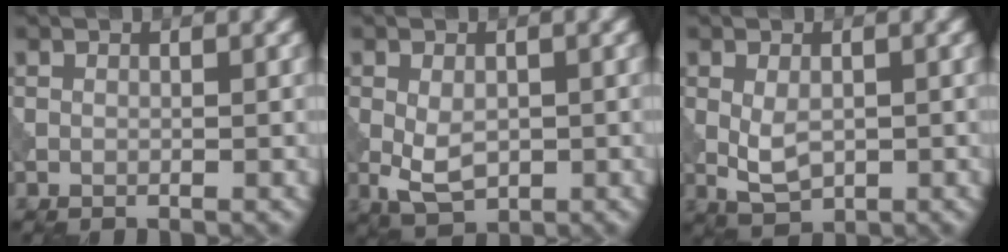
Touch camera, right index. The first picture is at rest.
{"total": 3.9, "force": [-0.6, 2.4, 2.9], "torque": [-0.060, -0.006, -0.011]}
{"total": 2.9, "force": [-0.2, 1.8, 2.3], "torque": [-0.049, -0.005, 0.001]}